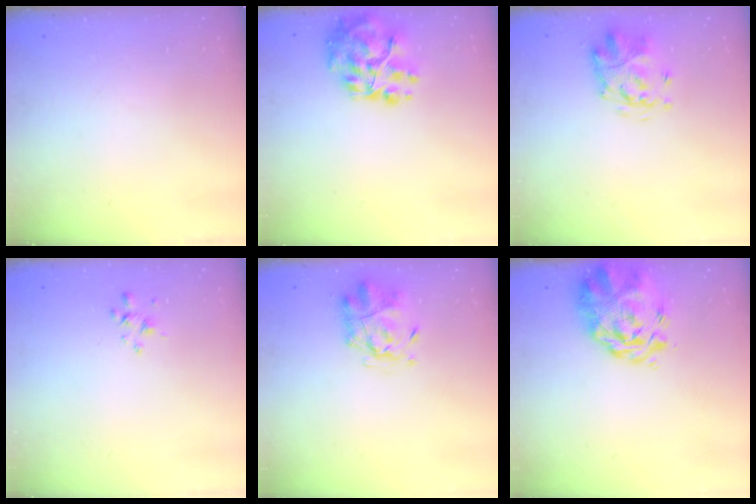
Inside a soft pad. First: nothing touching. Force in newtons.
{"total": 13.7, "press": 13.2, "slide": 3.6}
{"total": 3.5, "press": 3.3, "slide": 1.2}
{"total": 2.6, "press": 2.4, "slide": 0.8}
{"total": 2.3, "press": 2.2, "slide": 0.7}
{"total": 3.9, "press": 3.5, "slide": 1.7}